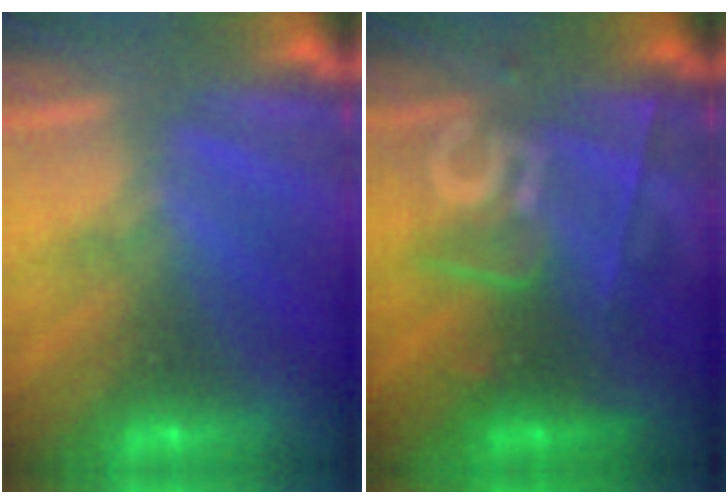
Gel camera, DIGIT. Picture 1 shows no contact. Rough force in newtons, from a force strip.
{"total": 2.5}